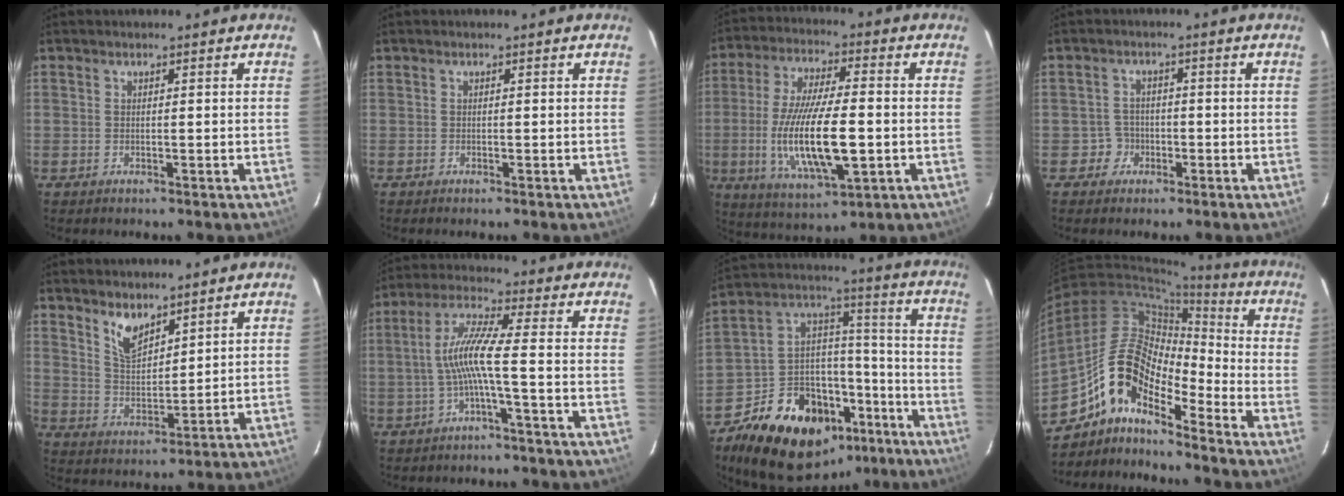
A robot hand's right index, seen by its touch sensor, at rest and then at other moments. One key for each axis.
{"total": 0.0}
{"total": 16.8, "fx": -3.0, "fy": 4.5, "fz": 15.9, "tx": -0.315, "ty": -0.017, "tz": -0.048}
{"total": 3.1, "fx": -1.4, "fy": 2.8, "fz": -0.5, "tx": 0.013, "ty": 0.018, "tz": -0.023}
{"total": 6.3, "fx": 4.7, "fy": 2.5, "fz": 3.4, "tx": -0.058, "ty": 0.000, "tz": 0.095}
{"total": 7.5, "fx": -2.0, "fy": -0.6, "fz": 7.2, "tx": -0.162, "ty": 0.010, "tz": -0.036}
{"total": 22.9, "fx": -14.6, "fy": 14.0, "fz": 10.8, "tx": -0.222, "ty": 0.068, "tz": -0.206}
{"total": 13.4, "fx": -9.8, "fy": 4.6, "fz": 7.9, "tx": -0.136, "ty": 0.014, "tz": -0.199}